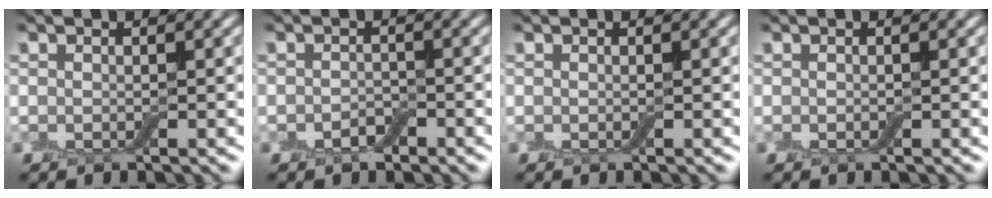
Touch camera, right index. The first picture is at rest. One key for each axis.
{"total": 1.3, "fx": -0.7, "fy": 0.8, "fz": 0.7, "tx": -0.012, "ty": 0.000, "tz": -0.014}
{"total": 0.0}
{"total": 0.0}